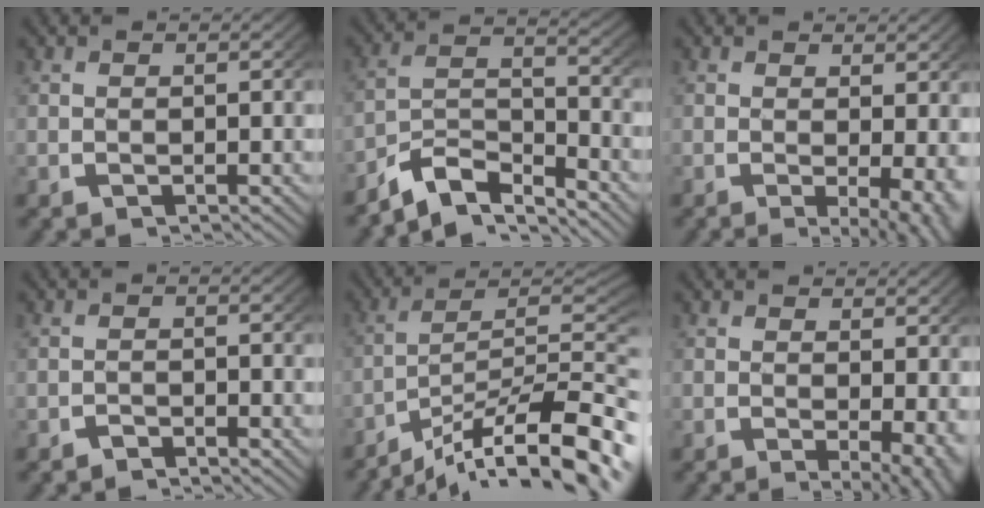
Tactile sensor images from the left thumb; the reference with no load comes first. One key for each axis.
{"total": 8.1, "fx": -4.8, "fy": 4.7, "fz": 4.4, "tx": -0.093, "ty": -0.027, "tz": -0.079}
{"total": 5.2, "fx": -1.2, "fy": 2.3, "fz": 4.5, "tx": -0.060, "ty": -0.023, "tz": -0.009}
{"total": 1.2, "fx": -1.1, "fy": 0.2, "fz": 0.1, "tx": 0.000, "ty": -0.002, "tz": -0.023}
{"total": 13.2, "fx": -5.4, "fy": 7.7, "fz": 9.3, "tx": -0.142, "ty": -0.038, "tz": -0.070}
{"total": 3.7, "fx": -0.3, "fy": 1.5, "fz": 3.4, "tx": -0.041, "ty": -0.018, "tz": 0.002}